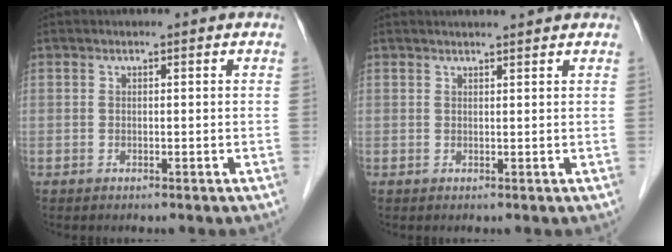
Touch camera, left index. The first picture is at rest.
{"total": 3.2, "force": [3.0, -0.1, 0.9], "torque": [-0.012, 0.015, 0.039]}